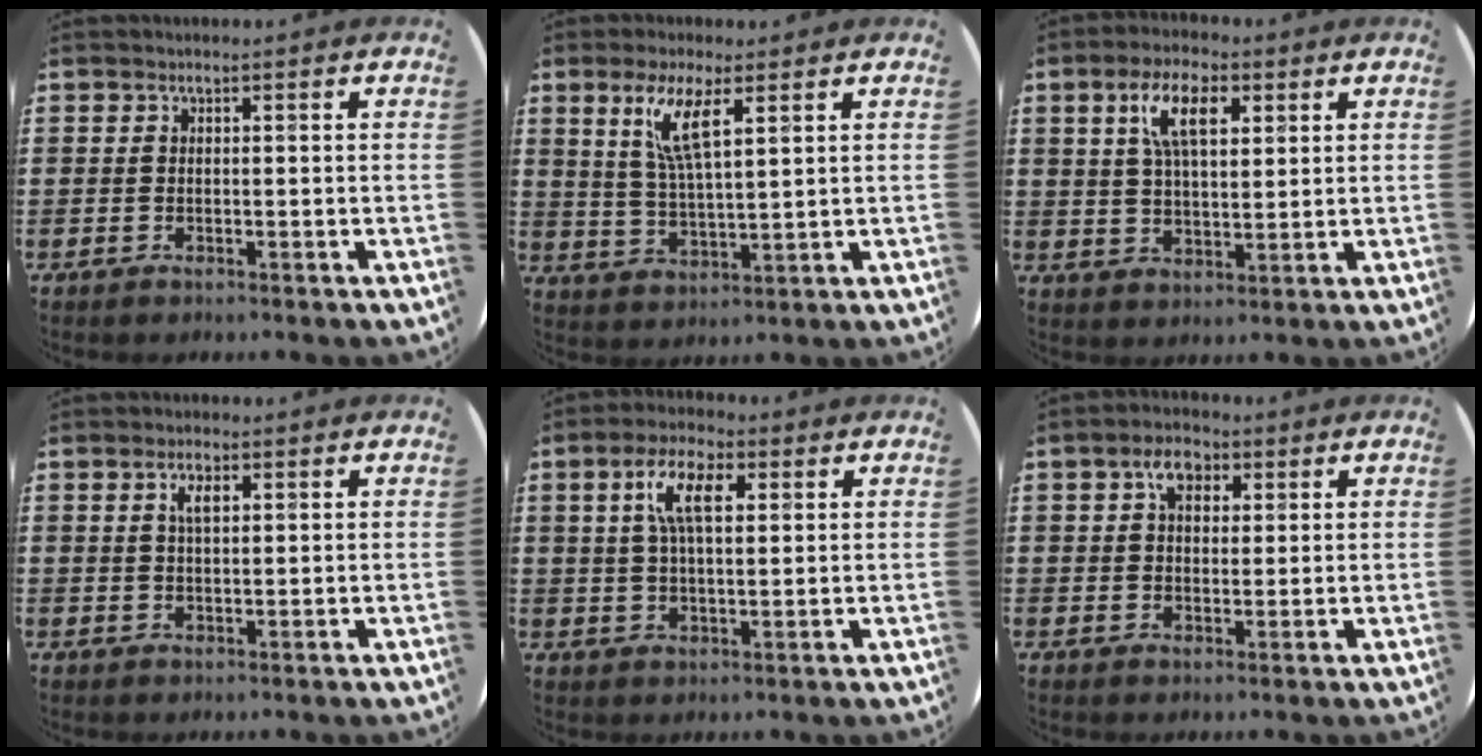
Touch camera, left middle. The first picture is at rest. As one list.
[{"total": 6.7, "force": [4.0, 1.4, 5.3], "torque": [-0.108, -0.002, 0.066]}, {"total": 8.3, "force": [3.9, 3.5, 6.4], "torque": [-0.121, 0.008, 0.065]}, {"total": 2.5, "force": [1.1, 1.0, 2.0], "torque": [-0.036, 0.003, 0.015]}, {"total": 7.5, "force": [3.1, 3.0, 6.1], "torque": [-0.122, 0.010, 0.051]}, {"total": 4.3, "force": [2.2, 2.7, 2.5], "torque": [-0.033, 0.004, 0.033]}]